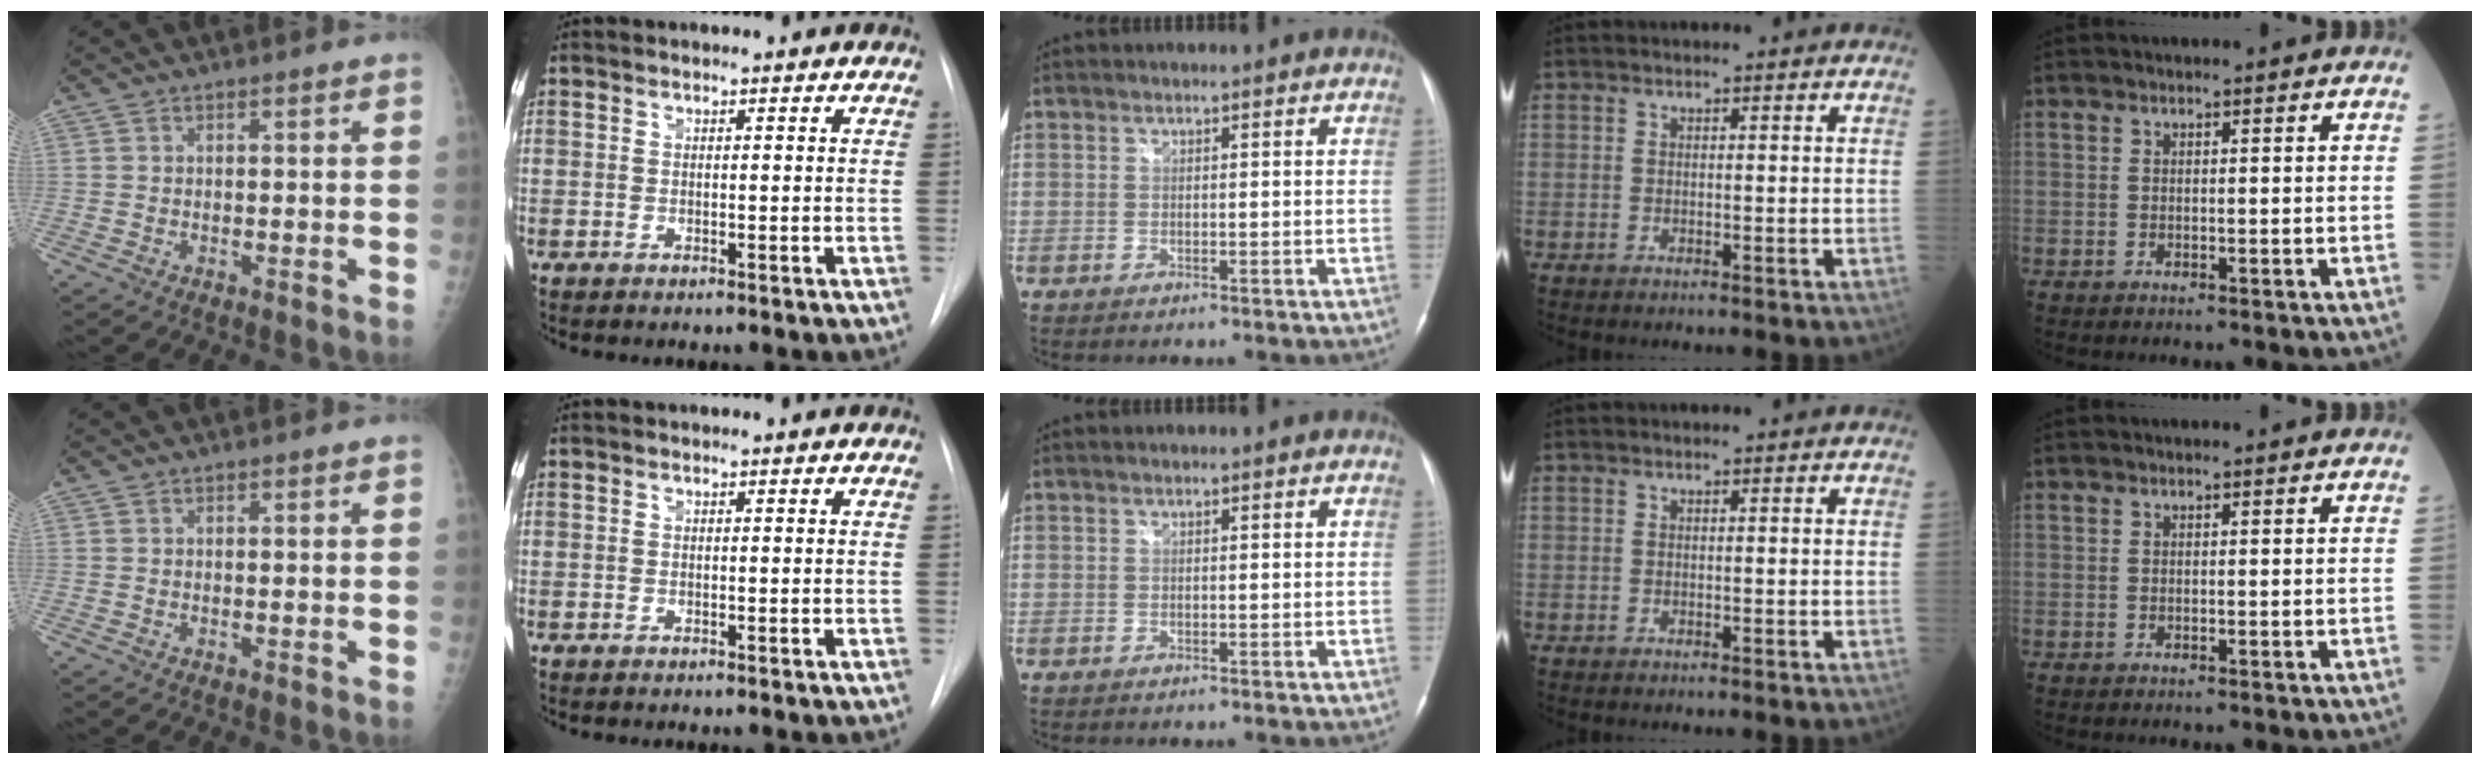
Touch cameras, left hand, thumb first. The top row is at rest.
{}